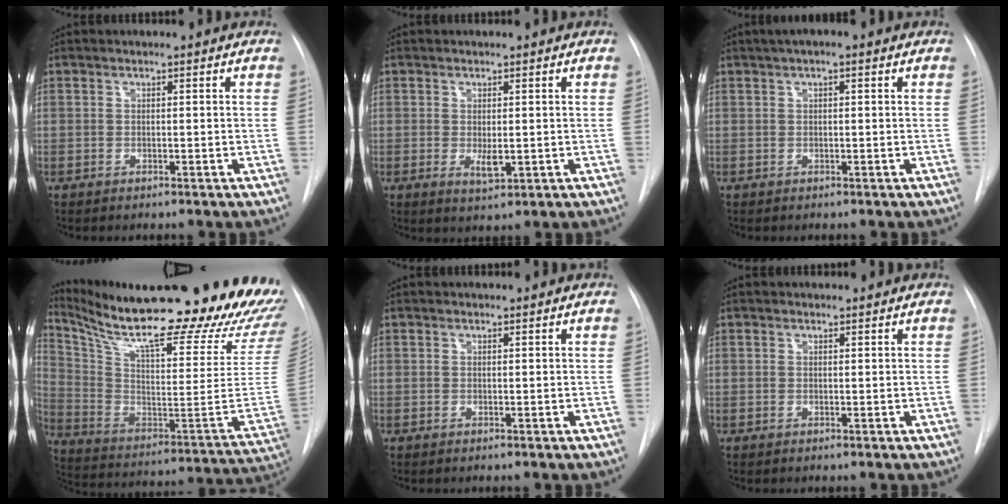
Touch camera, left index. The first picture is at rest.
{"total": 2.5, "force": [-0.1, 1.0, 2.2], "torque": [-0.040, -0.008, 0.004]}
{"total": 3.3, "force": [1.9, 0.9, 2.6], "torque": [-0.043, 0.020, 0.025]}
{"total": 34.7, "force": [28.4, 4.0, 19.5], "torque": [-0.309, -0.088, 0.391]}
{"total": 0.7, "force": [0.6, 0.1, 0.1], "torque": [-0.006, 0.005, 0.011]}
{"total": 1.0, "force": [0.9, 0.3, 0.1], "torque": [-0.007, 0.007, 0.016]}